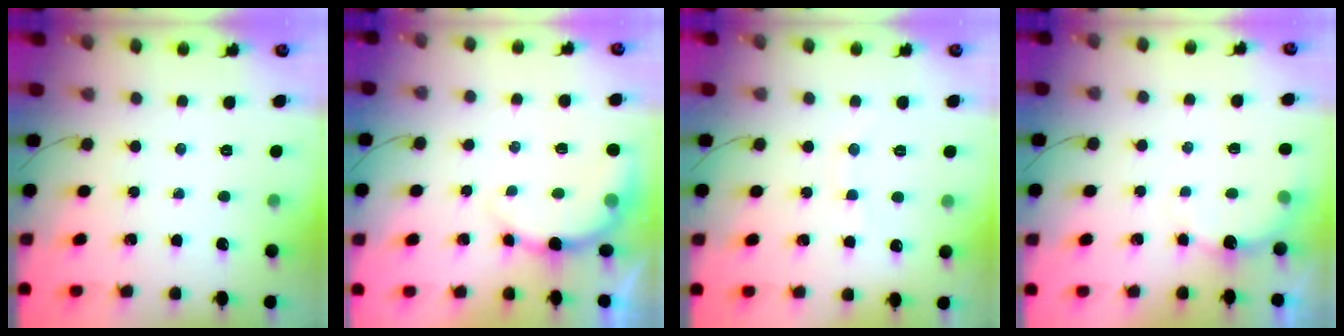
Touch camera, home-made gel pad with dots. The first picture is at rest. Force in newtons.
{"total": 8.8, "press": 8.7, "slide": 1.1}
{"total": 7.3, "press": 7.1, "slide": 1.5}
{"total": 2.9, "press": 2.9, "slide": 0.5}